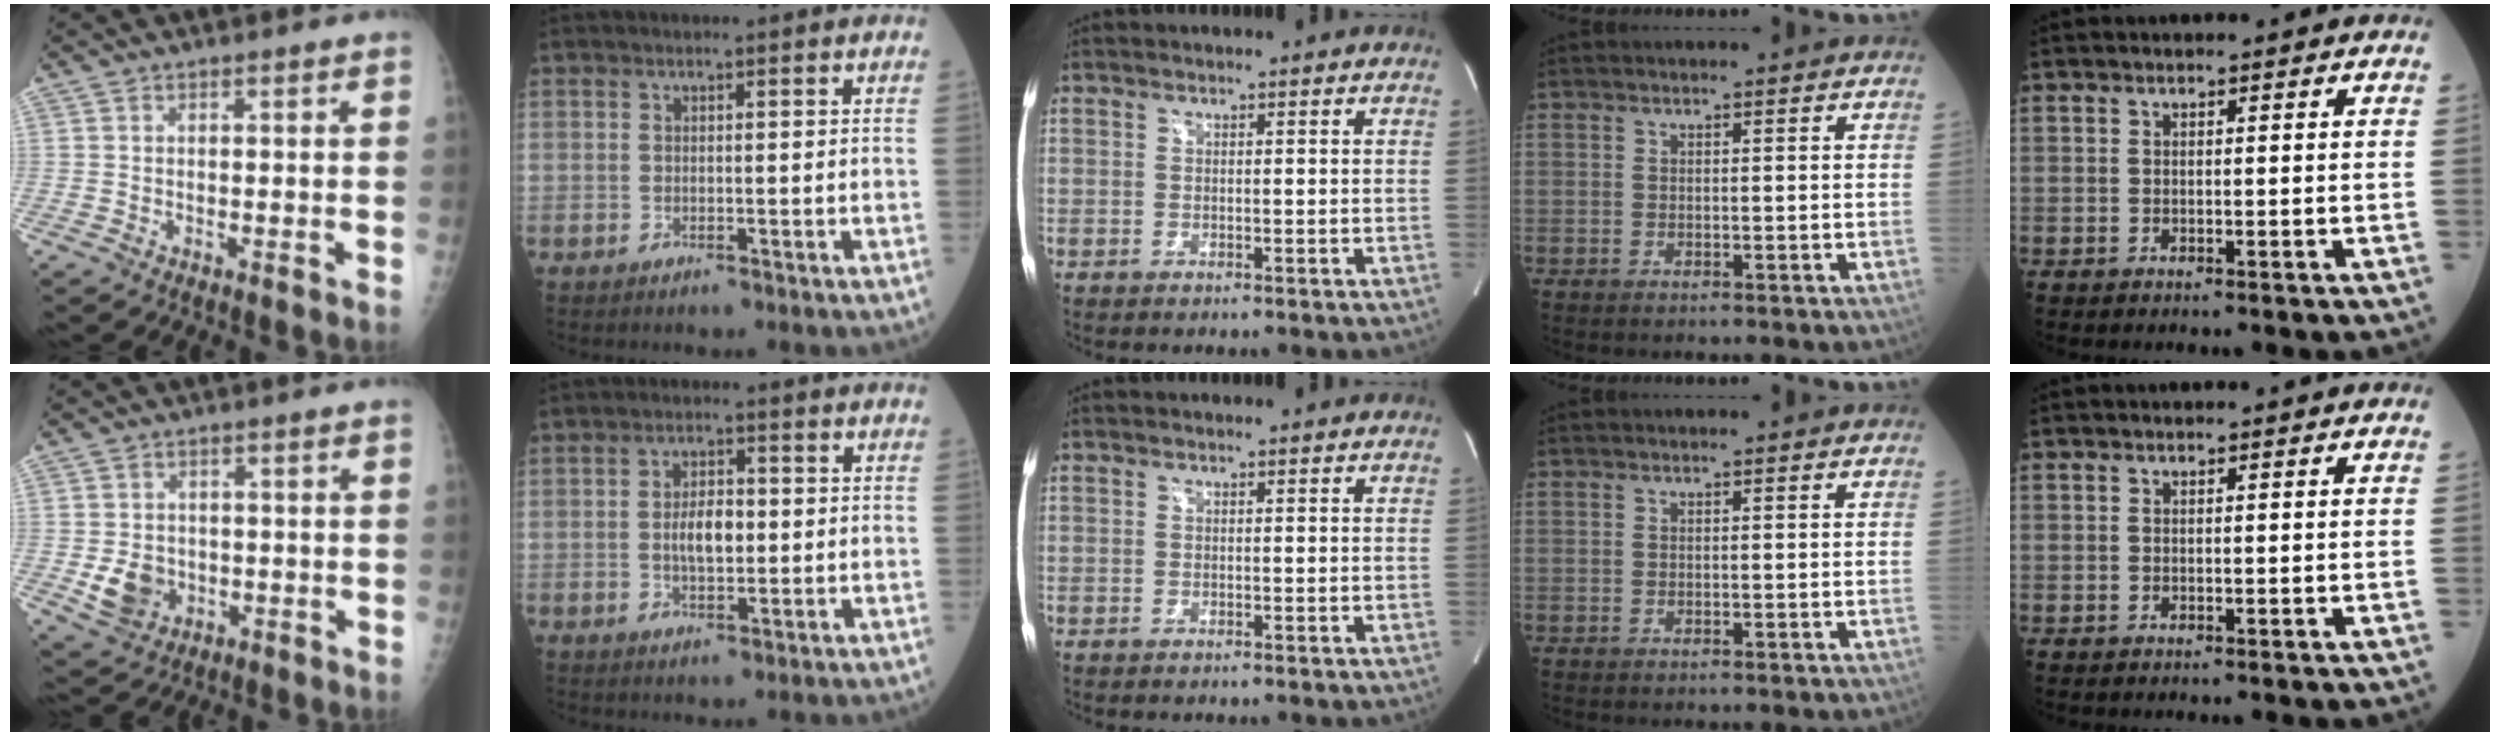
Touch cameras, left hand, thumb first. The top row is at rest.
{"thumb": {"total": 6.2, "force": [-1.3, 5.3, 3.0], "torque": [-0.033, 0.004, -0.011]}, "index": {"total": 5.1, "force": [-0.1, 2.3, 4.5], "torque": [-0.090, 0.007, -0.002]}}